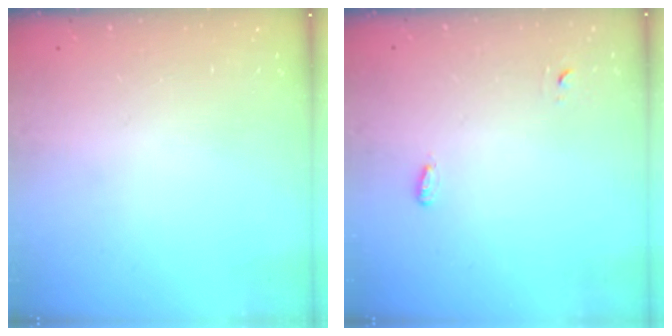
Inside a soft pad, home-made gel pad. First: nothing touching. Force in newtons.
{"total": 2.8, "press": 2.7, "slide": 0.6}